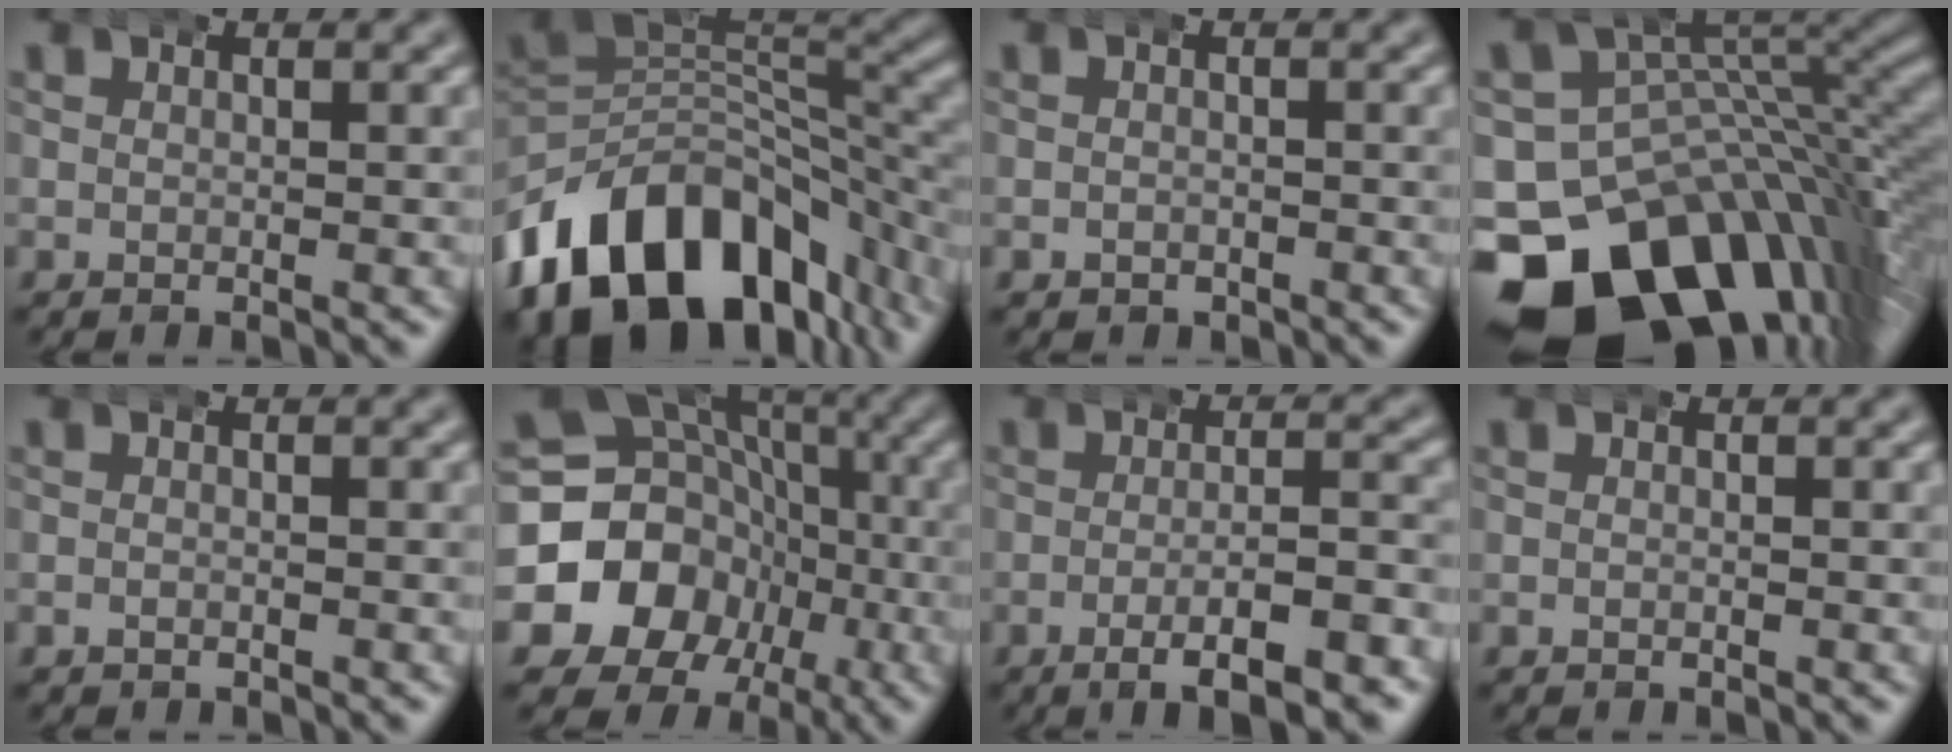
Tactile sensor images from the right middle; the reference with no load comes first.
{"total": 17.8, "force": [-7.9, 11.5, 11.1], "torque": [-0.194, -0.047, -0.107]}
{"total": 1.1, "force": [-0.6, 0.9, 0.2], "torque": [-0.004, -0.005, -0.007]}
{"total": 23.2, "force": [-9.6, 15.4, 14.4], "torque": [-0.240, -0.064, -0.133]}
{"total": 0.6, "force": [-0.5, 0.3, 0.1], "torque": [-0.003, -0.002, -0.007]}
{"total": 18.8, "force": [-3.0, 17.0, 7.3], "torque": [-0.181, -0.062, -0.048]}
{"total": 6.0, "force": [-3.8, 1.2, 4.6], "torque": [-0.066, -0.007, -0.060]}
{"total": 0.0}